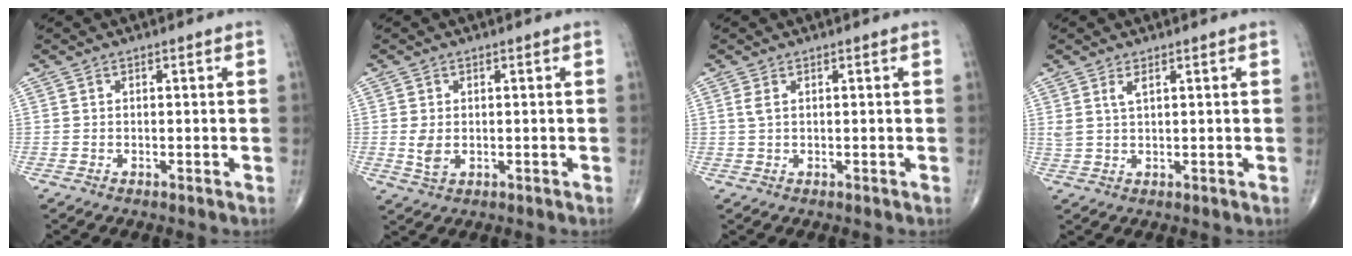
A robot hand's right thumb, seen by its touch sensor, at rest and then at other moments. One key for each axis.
{"total": 3.0, "fx": -0.1, "fy": 2.0, "fz": 2.3, "tx": -0.045, "ty": -0.007, "tz": 0.003}
{"total": 1.3, "fx": 0.5, "fy": 0.5, "fz": 1.1, "tx": -0.030, "ty": 0.007, "tz": 0.015}
{"total": 2.4, "fx": 1.3, "fy": 0.8, "fz": 1.9, "tx": -0.044, "ty": -0.004, "tz": 0.033}